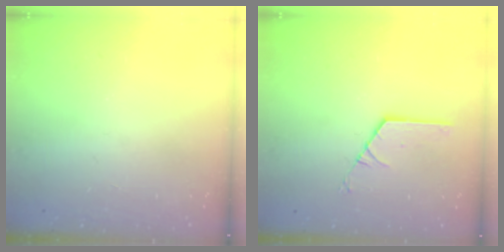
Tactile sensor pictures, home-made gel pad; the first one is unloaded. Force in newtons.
{"total": 1.8, "press": 1.7, "slide": 0.3}